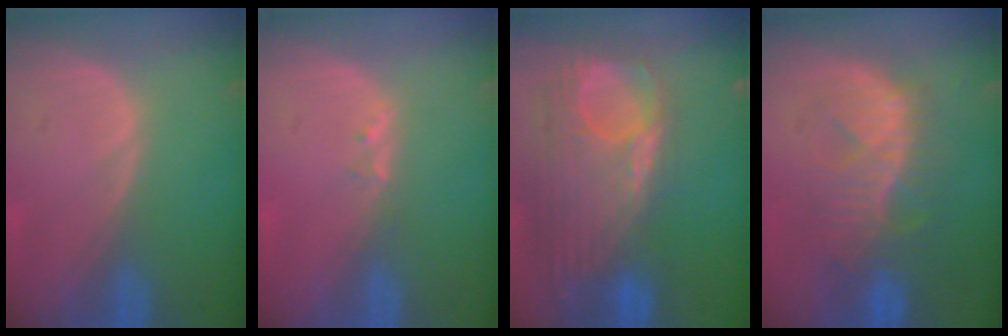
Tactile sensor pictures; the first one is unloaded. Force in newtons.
{"total": 1.0, "press": 0.9, "slide": 0.5}
{"total": 12.7, "press": 10.6, "slide": 6.9}
{"total": 9.6, "press": 9.0, "slide": 3.3}